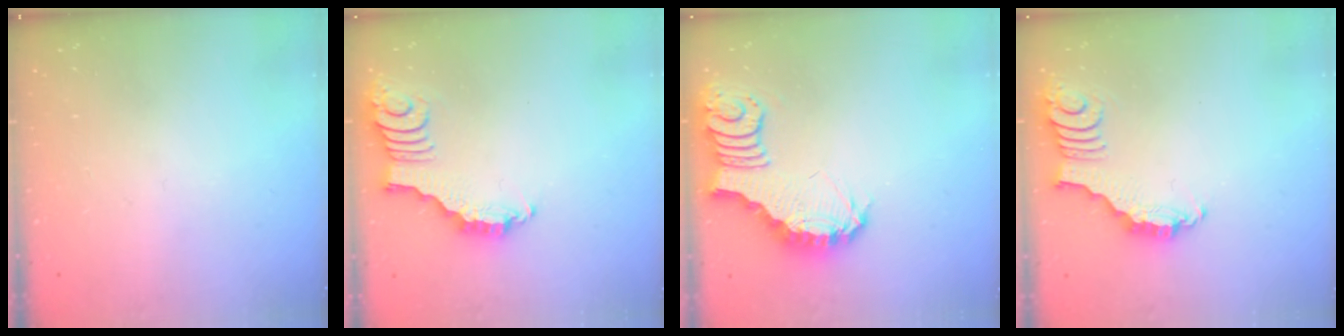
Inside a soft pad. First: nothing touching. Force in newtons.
{"total": 3.2, "press": 3.2, "slide": 0.3}
{"total": 3.8, "press": 3.8, "slide": 0.5}
{"total": 2.7, "press": 2.7, "slide": 0.4}